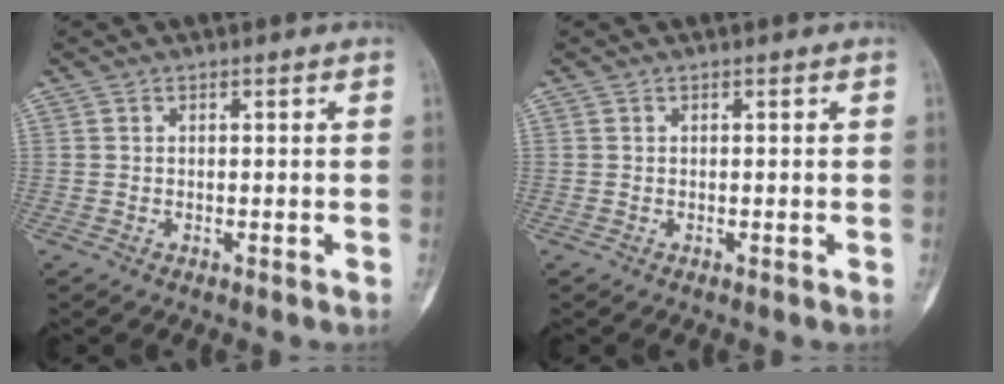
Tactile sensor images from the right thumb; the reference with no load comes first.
{"total": 0.0}